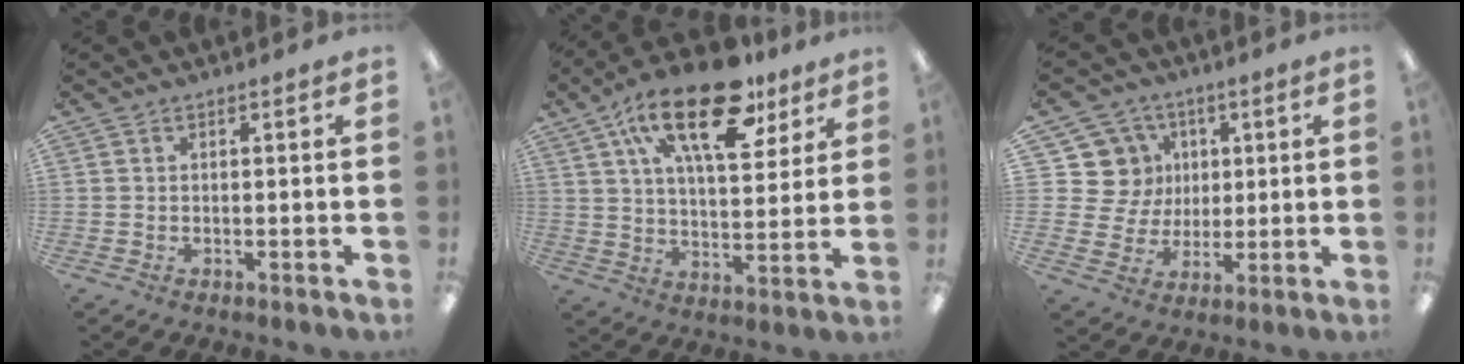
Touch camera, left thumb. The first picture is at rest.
{"total": 21.7, "force": [13.1, 9.4, 14.6], "torque": [-0.233, -0.055, 0.217]}
{"total": 13.0, "force": [3.7, 12.0, 3.2], "torque": [-0.059, -0.014, 0.079]}